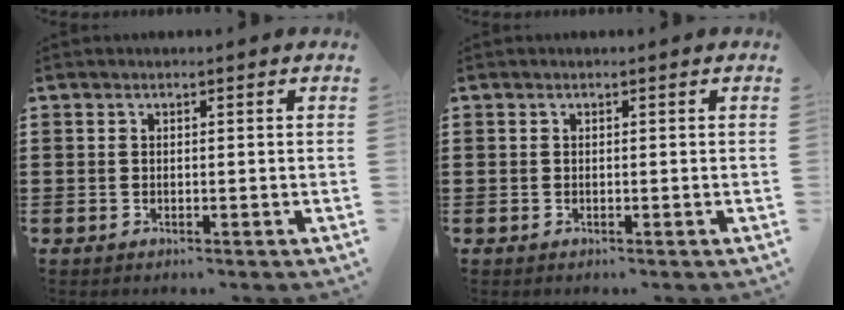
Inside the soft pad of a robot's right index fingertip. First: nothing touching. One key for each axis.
{"total": 0.0}